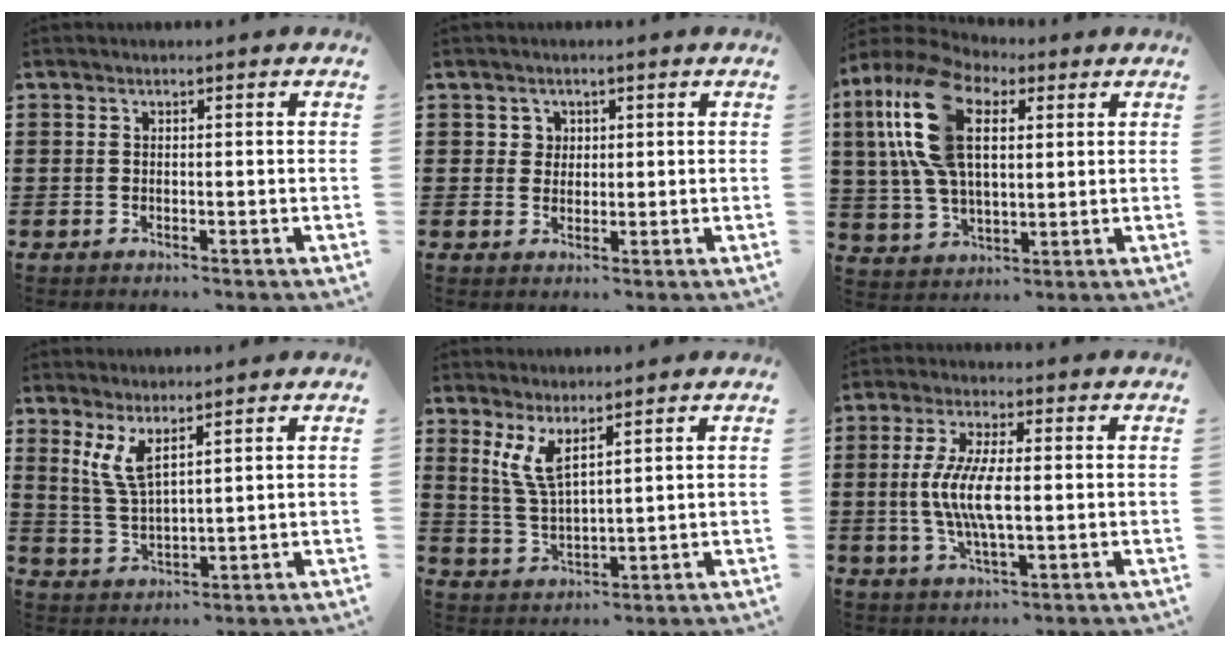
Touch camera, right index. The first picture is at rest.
{"total": 2.1, "force": [0.7, 2.0, 0.3], "torque": [-0.014, 0.009, 0.012]}
{"total": 15.1, "force": [5.5, 8.1, 11.6], "torque": [-0.282, 0.012, 0.092]}
{"total": 5.1, "force": [3.0, 1.3, 3.9], "torque": [-0.102, -0.008, 0.050]}
{"total": 5.4, "force": [3.1, 1.2, 4.2], "torque": [-0.106, -0.008, 0.052]}
{"total": 7.9, "force": [-0.3, 2.6, 7.5], "torque": [-0.162, -0.005, -0.014]}